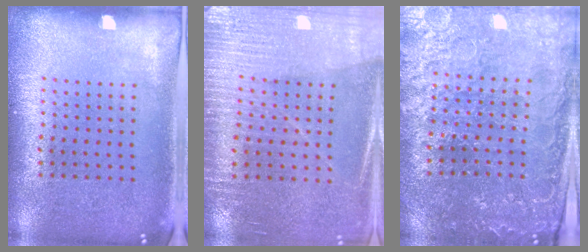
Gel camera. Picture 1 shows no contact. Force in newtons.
{"total": 3.0, "press": 2.9, "slide": 0.7}
{"total": 3.1, "press": 3.1, "slide": 0.4}